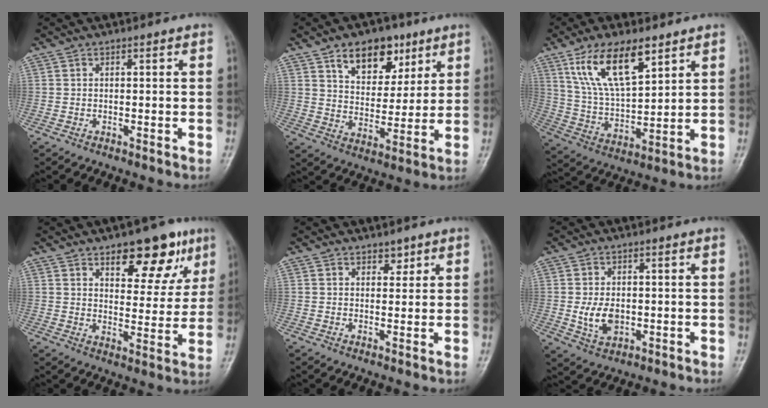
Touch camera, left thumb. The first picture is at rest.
{"total": 11.9, "force": [6.8, 7.6, 6.2], "torque": [-0.058, -0.033, 0.113]}
{"total": 14.4, "force": [8.1, 5.9, 10.3], "torque": [-0.171, -0.030, 0.163]}
{"total": 13.4, "force": [7.8, 6.5, 8.8], "torque": [-0.065, -0.037, 0.108]}
{"total": 2.0, "force": [1.4, 1.3, 0.6], "torque": [0.011, -0.008, 0.018]}
{"total": 5.8, "force": [-0.6, 4.0, 4.2], "torque": [-0.065, -0.005, -0.002]}